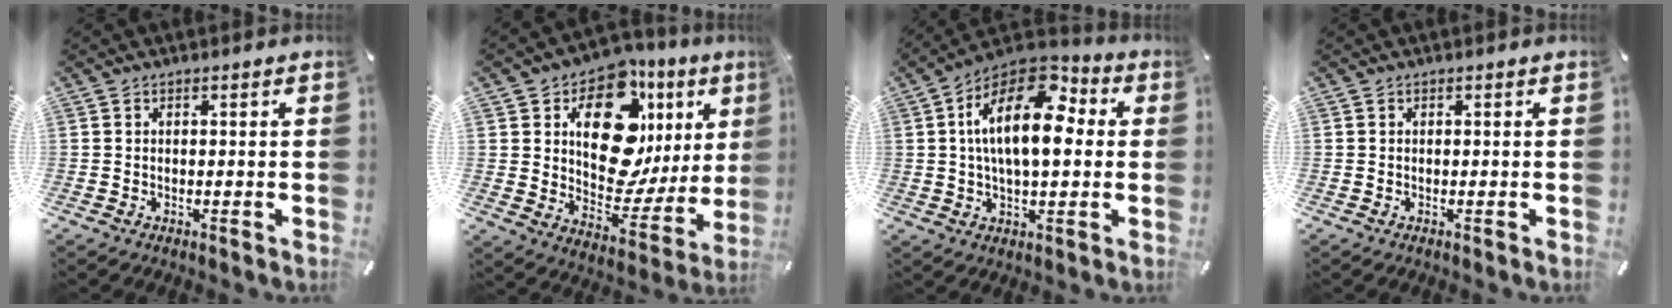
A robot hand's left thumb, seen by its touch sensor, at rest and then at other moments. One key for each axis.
{"total": 18.5, "fx": 7.2, "fy": 11.4, "fz": 12.6, "tx": -0.170, "ty": -0.057, "tz": 0.125}
{"total": 17.3, "fx": 3.4, "fy": 9.3, "fz": 14.2, "tx": -0.262, "ty": -0.013, "tz": 0.054}
{"total": 0.0}